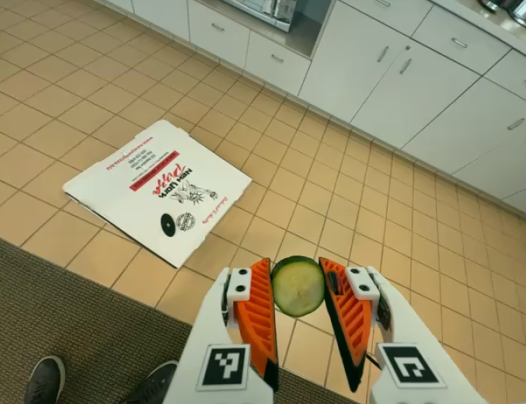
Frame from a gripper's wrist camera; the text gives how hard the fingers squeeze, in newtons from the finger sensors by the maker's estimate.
{"total": 7.8, "left": 7.6, "right": 8.0}